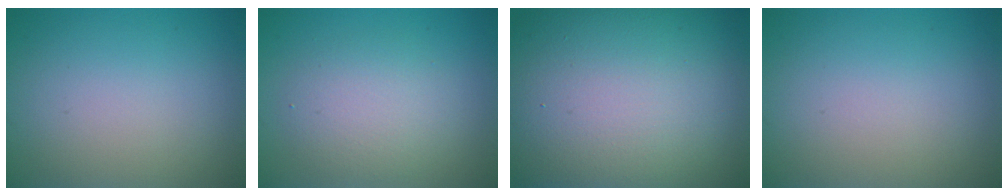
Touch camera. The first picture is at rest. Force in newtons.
{"total": 3.6, "press": 3.5, "slide": 0.3}
{"total": 20.8, "press": 20.8, "slide": 0.9}
{"total": 0.0}